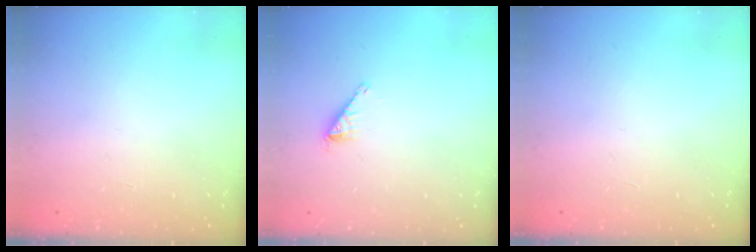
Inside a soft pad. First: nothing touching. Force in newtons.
{"total": 1.8, "press": 1.8, "slide": 0.0}
{"total": 0.0}